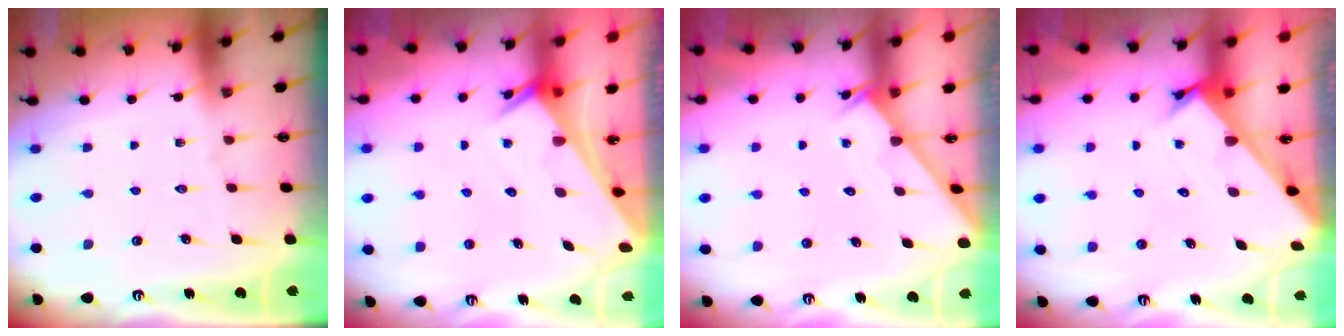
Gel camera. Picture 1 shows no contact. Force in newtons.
{"total": 2.6, "press": 2.6, "slide": 0.1}
{"total": 2.9, "press": 2.9, "slide": 0.3}
{"total": 2.2, "press": 2.2, "slide": 0.1}